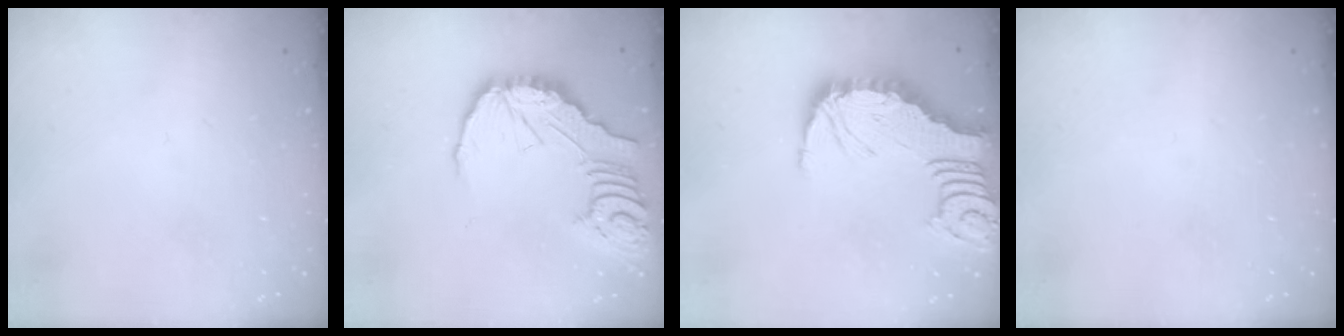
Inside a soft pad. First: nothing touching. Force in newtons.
{"total": 14.5, "press": 14.4, "slide": 2.1}
{"total": 4.2, "press": 4.2, "slide": 0.5}
{"total": 0.0}